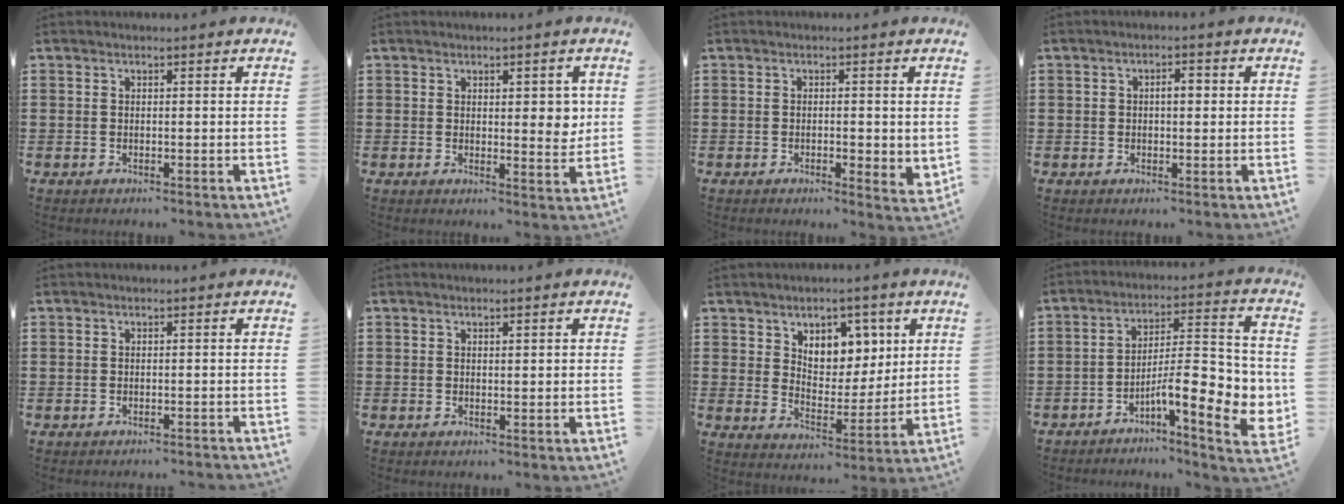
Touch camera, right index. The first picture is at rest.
{"total": 3.7, "force": [1.2, 1.4, 3.2], "torque": [-0.037, -0.007, 0.015]}
{"total": 2.0, "force": [-0.2, 0.6, 2.0], "torque": [-0.034, -0.001, -0.003]}
{"total": 2.6, "force": [0.2, 1.1, 2.3], "torque": [-0.046, 0.007, 0.000]}
{"total": 0.7, "force": [-0.7, 0.1, -0.1], "torque": [-0.001, 0.000, -0.015]}
{"total": 0.6, "force": [0.3, 0.3, 0.5], "torque": [-0.009, 0.004, 0.006]}
{"total": 6.4, "force": [4.1, 4.6, 1.6], "torque": [-0.053, -0.007, 0.074]}
{"total": 11.4, "force": [-3.8, 3.1, 10.2], "torque": [-0.153, -0.021, -0.071]}